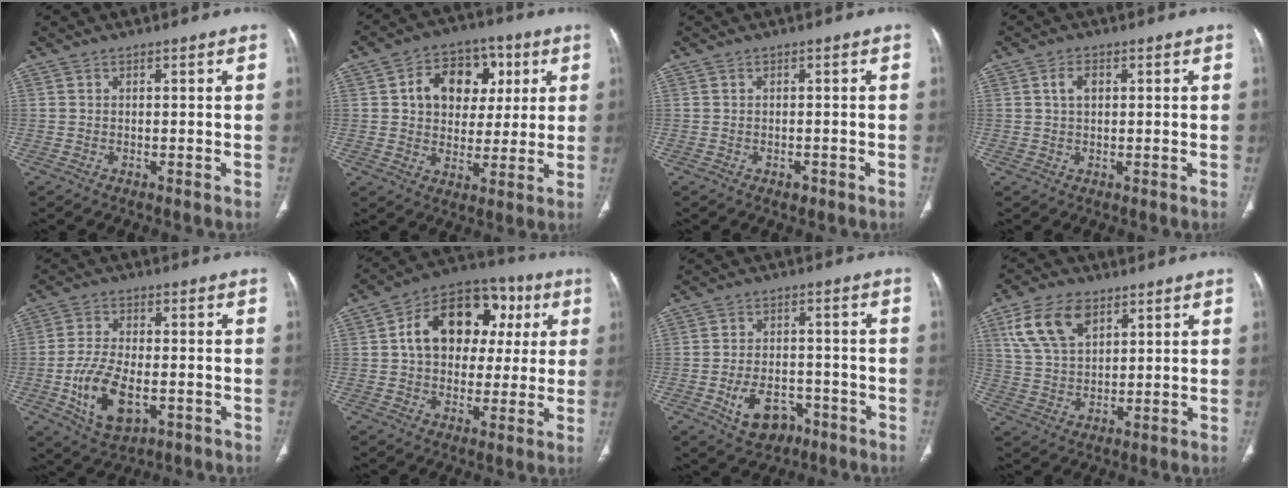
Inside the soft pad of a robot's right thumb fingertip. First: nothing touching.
{"total": 13.4, "force": [3.5, 10.2, 8.0], "torque": [-0.078, 0.007, 0.054]}
{"total": 1.2, "force": [-0.7, 0.7, 0.7], "torque": [-0.008, 0.001, -0.008]}
{"total": 2.8, "force": [0.8, 1.7, 2.1], "torque": [-0.036, 0.007, 0.015]}
{"total": 11.5, "force": [-3.1, 6.2, 9.2], "torque": [-0.172, 0.003, -0.047]}
{"total": 18.0, "force": [3.8, 13.1, 11.8], "torque": [-0.138, 0.023, 0.052]}
{"total": 8.6, "force": [-3.8, 5.9, 4.9], "torque": [-0.066, 0.030, -0.050]}
{"total": 11.5, "force": [5.6, 6.8, 7.3], "torque": [-0.125, -0.011, 0.113]}